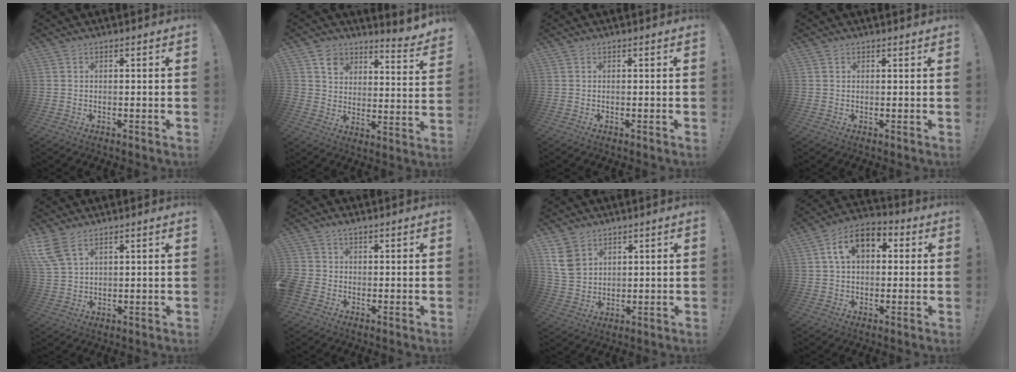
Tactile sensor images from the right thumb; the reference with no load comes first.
{"total": 6.3, "force": [5.3, 3.0, 1.9], "torque": [-0.037, -0.052, 0.097]}
{"total": 0.0}
{"total": 0.7, "force": [0.7, 0.3, -0.1], "torque": [0.007, -0.002, 0.012]}
{"total": 7.3, "force": [5.2, 3.2, 4.1], "torque": [-0.089, -0.019, 0.103]}
{"total": 3.8, "force": [0.1, 3.3, 2.0], "torque": [-0.051, 0.004, 0.005]}
{"total": 9.8, "force": [5.2, 7.5, 3.6], "torque": [-0.059, -0.018, 0.109]}
{"total": 11.3, "force": [3.4, 7.3, 7.9], "torque": [-0.126, 0.011, 0.064]}